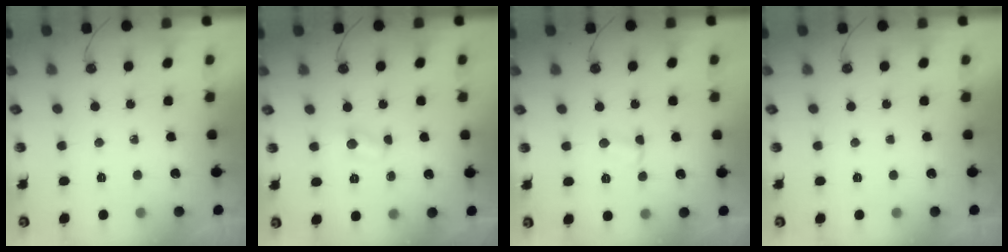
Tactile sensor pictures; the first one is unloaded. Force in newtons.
{"total": 2.5, "press": 2.5, "slide": 0.3}
{"total": 3.7, "press": 3.7, "slide": 0.4}
{"total": 0.0}